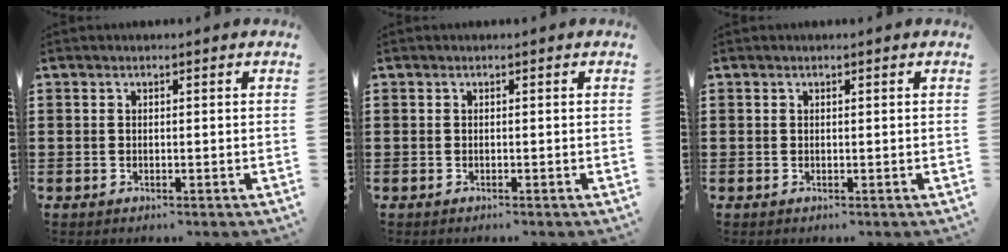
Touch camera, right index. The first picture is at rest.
{"total": 0.0}
{"total": 0.0}